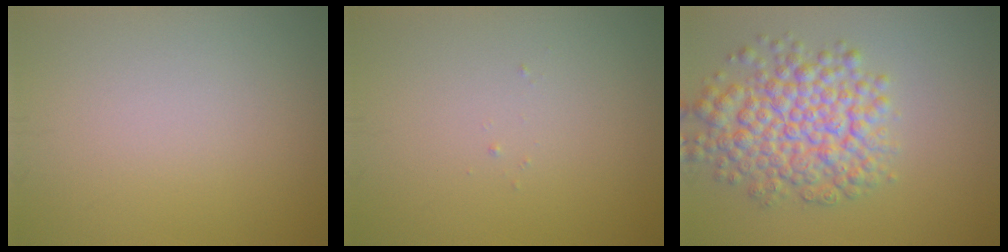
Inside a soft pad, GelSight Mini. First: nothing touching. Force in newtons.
{"total": 0.0}
{"total": 6.9, "press": 6.9, "slide": 0.3}